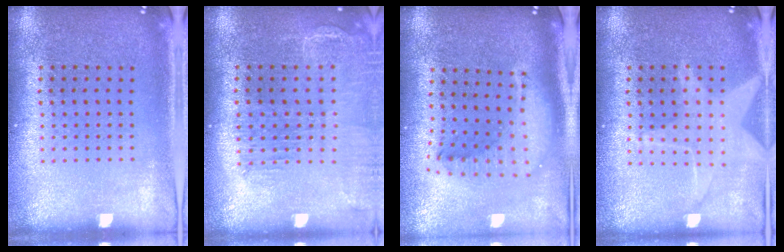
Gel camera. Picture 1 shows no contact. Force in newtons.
{"total": 1.6, "press": 1.6, "slide": 0.4}
{"total": 2.2, "press": 1.7, "slide": 1.4}
{"total": 1.5, "press": 1.3, "slide": 0.6}